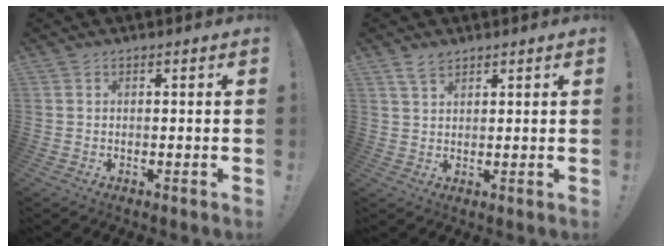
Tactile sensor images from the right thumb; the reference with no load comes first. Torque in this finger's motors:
{"motor_torque": [0.62, 0.54, 0.50, -0.04, 0.04]}